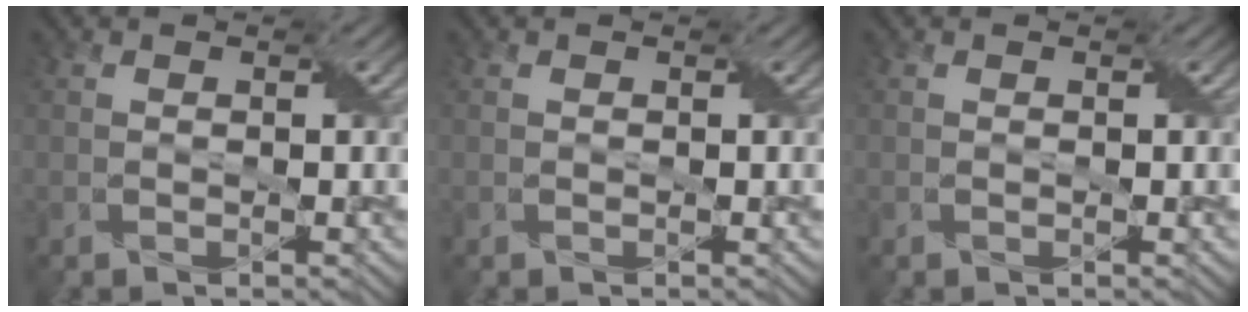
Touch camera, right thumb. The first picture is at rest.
{"total": 0.0}
{"total": 0.0}